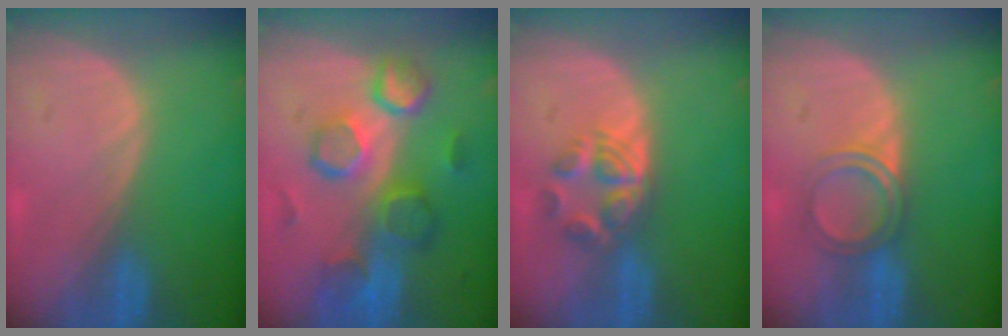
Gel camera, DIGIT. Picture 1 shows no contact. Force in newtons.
{"total": 10.6, "press": 9.2, "slide": 5.2}
{"total": 5.9, "press": 5.0, "slide": 3.1}
{"total": 4.2, "press": 4.0, "slide": 1.4}